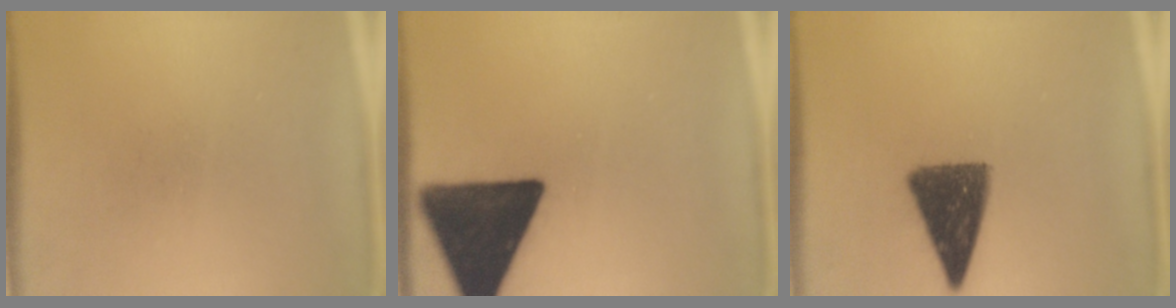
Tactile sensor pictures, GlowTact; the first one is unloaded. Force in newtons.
{"total": 18.8}
{"total": 12.0}